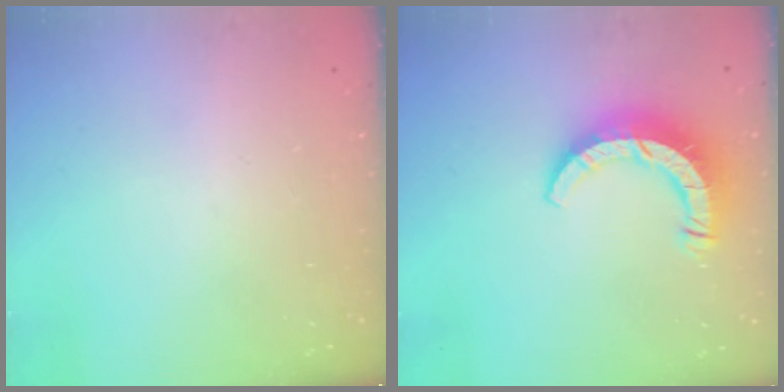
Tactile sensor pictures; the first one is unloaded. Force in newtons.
{"total": 9.6, "press": 9.6, "slide": 1.0}